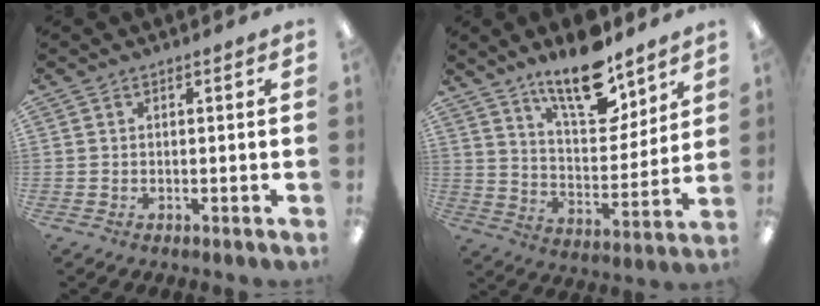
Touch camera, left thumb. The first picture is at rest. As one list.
[{"total": 15.7, "force": [11.5, 6.0, 8.7], "torque": [-0.136, -0.071, 0.198]}]